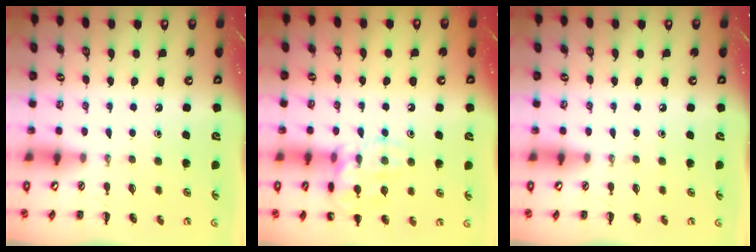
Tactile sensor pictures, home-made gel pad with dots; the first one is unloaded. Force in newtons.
{"total": 14.7, "press": 14.7, "slide": 0.4}
{"total": 0.0}